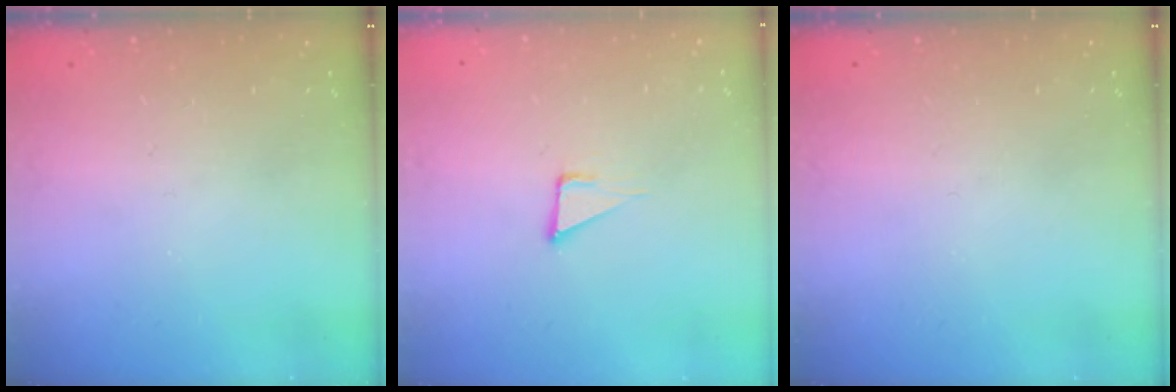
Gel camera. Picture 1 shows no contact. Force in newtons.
{"total": 5.3, "press": 5.3, "slide": 0.3}
{"total": 0.0}